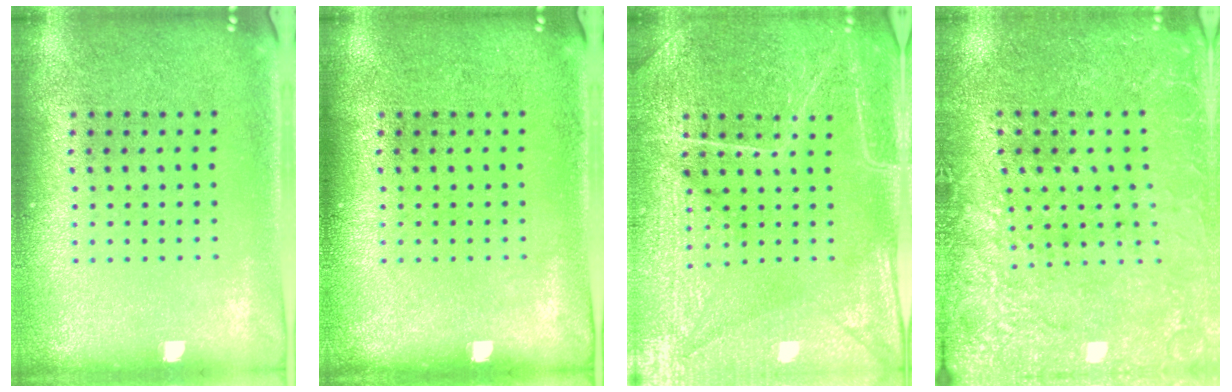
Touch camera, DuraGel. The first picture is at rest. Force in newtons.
{"total": 0.0}
{"total": 4.3, "press": 4.2, "slide": 1.1}
{"total": 2.8, "press": 2.8, "slide": 0.1}